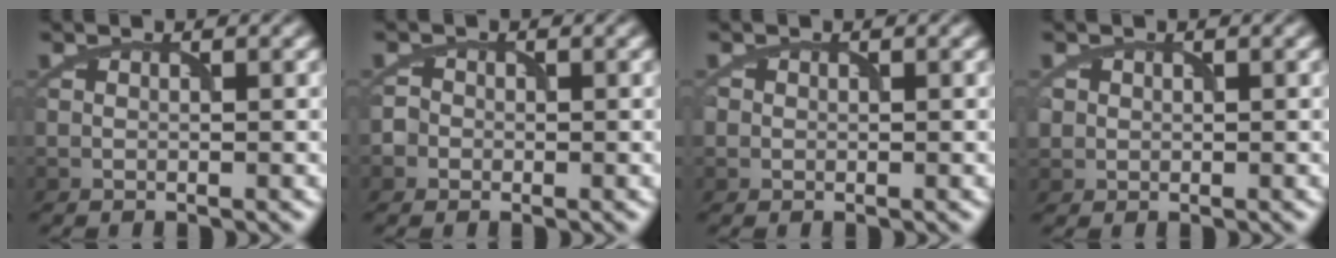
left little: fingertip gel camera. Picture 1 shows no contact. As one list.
[{"total": 1.5, "force": [-0.6, 1.4, 0.0], "torque": [0.008, 0.006, -0.007]}, {"total": 0.7, "force": [-0.1, 0.7, 0.0], "torque": [0.005, 0.001, 0.002]}, {"total": 0.9, "force": [0.2, 0.9, -0.2], "torque": [0.012, -0.002, 0.006]}]